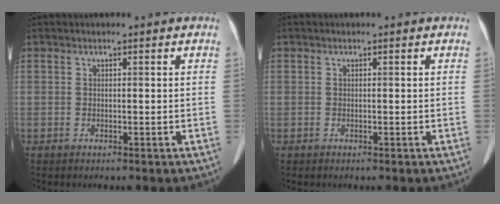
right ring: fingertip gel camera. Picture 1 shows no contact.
{"total": 0.0}